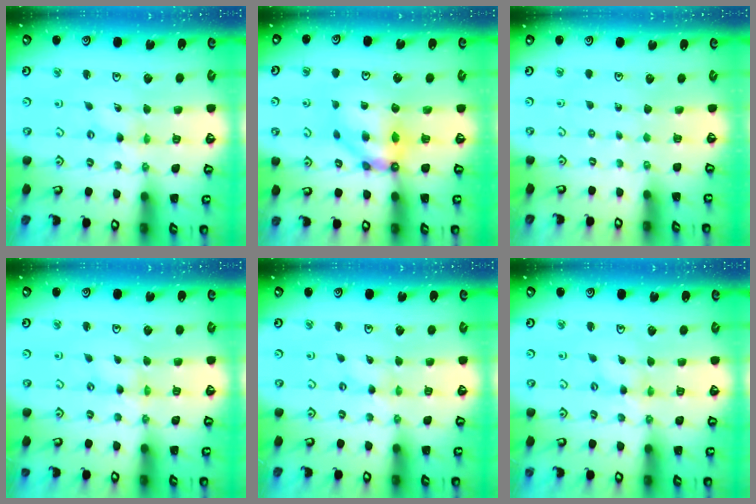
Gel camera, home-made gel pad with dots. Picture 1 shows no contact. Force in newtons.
{"total": 7.8, "press": 7.8, "slide": 0.9}
{"total": 0.0}
{"total": 0.5, "press": 0.5, "slide": 0.2}
{"total": 0.0}
{"total": 0.0}